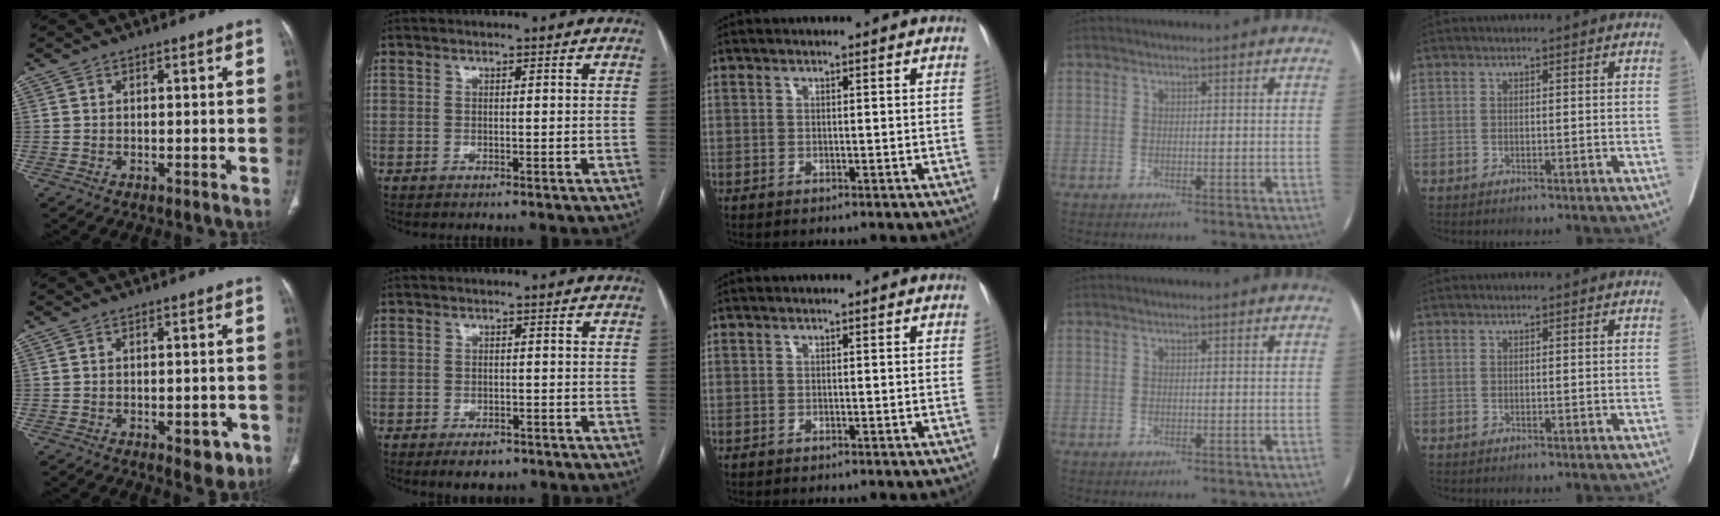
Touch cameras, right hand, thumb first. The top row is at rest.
{"thumb": {"total": 4.7, "force": [-2.1, 2.4, 3.4], "torque": [-0.023, 0.004, -0.021]}, "index": {"total": 3.2, "force": [-2.1, 1.8, 1.6], "torque": [-0.026, -0.001, -0.024]}}